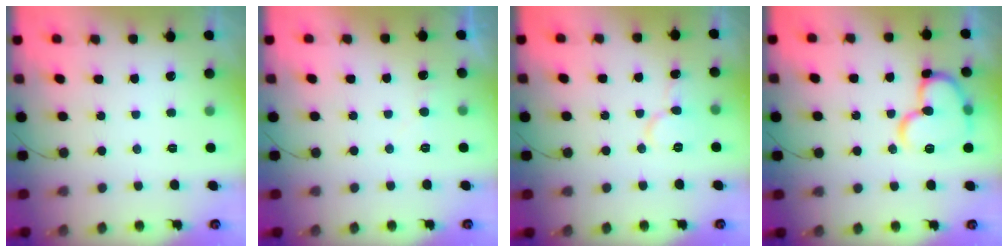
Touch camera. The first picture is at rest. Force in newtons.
{"total": 3.9, "press": 3.8, "slide": 0.5}
{"total": 6.9, "press": 6.9, "slide": 0.9}
{"total": 15.7, "press": 15.6, "slide": 1.9}